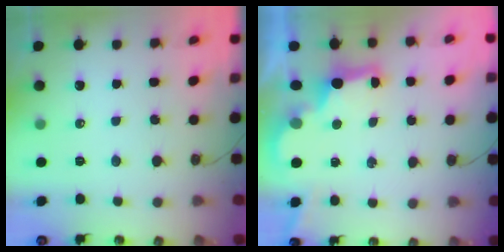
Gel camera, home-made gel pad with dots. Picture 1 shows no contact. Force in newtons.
{"total": 2.9, "press": 2.7, "slide": 0.9}